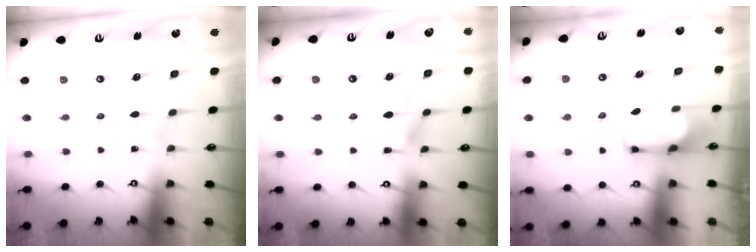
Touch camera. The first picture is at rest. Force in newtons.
{"total": 6.1, "press": 6.1, "slide": 0.7}
{"total": 2.7, "press": 2.6, "slide": 0.9}